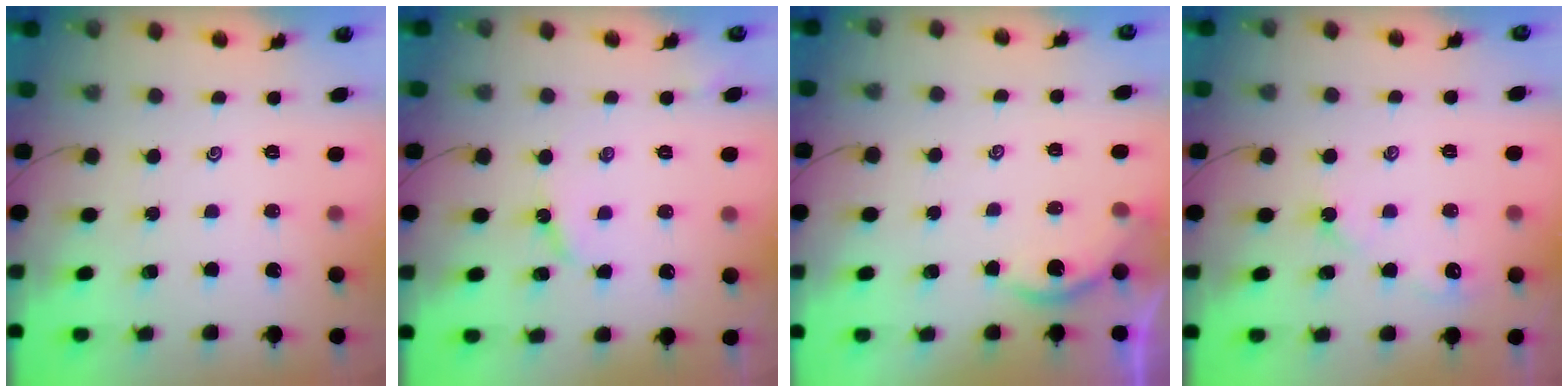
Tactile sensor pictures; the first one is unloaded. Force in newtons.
{"total": 3.5, "press": 3.5, "slide": 0.4}
{"total": 2.3, "press": 2.3, "slide": 0.3}
{"total": 4.4, "press": 4.3, "slide": 0.6}